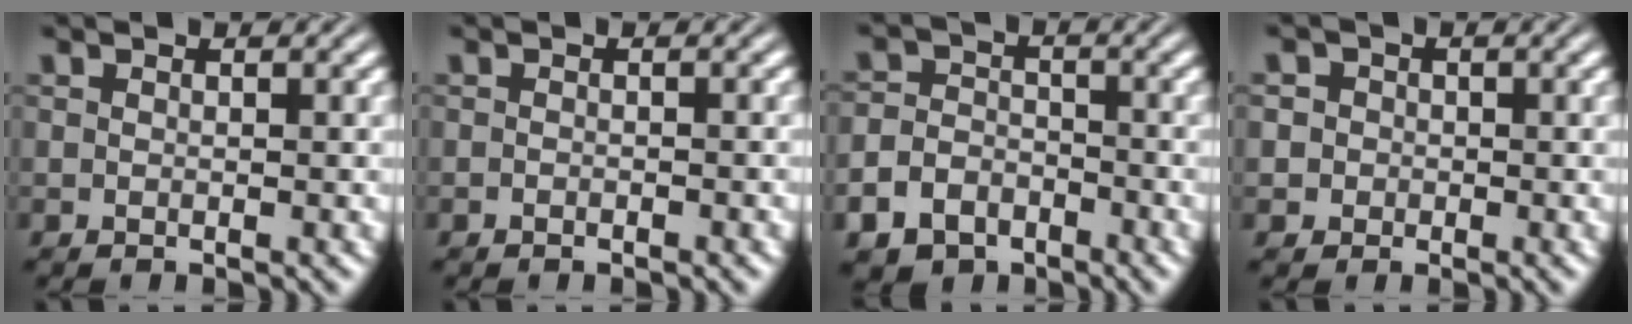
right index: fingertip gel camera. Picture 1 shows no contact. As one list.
[{"total": 0.9, "force": [-0.6, -0.7, -0.2], "torque": [0.005, -0.005, -0.006]}, {"total": 7.0, "force": [-4.0, 5.5, 1.6], "torque": [-0.020, -0.029, -0.067]}, {"total": 3.8, "force": [-0.4, 3.7, 0.8], "torque": [-0.019, -0.006, -0.014]}]